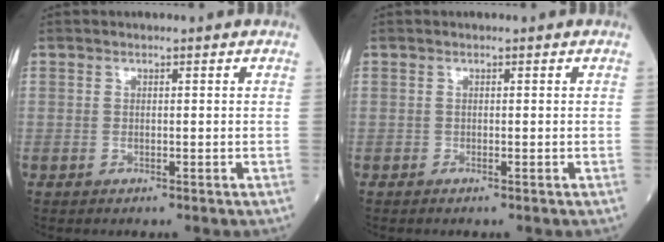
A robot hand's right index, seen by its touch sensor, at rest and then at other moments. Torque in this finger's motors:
{"motor_torque": [0.01, 0.00, -0.03, 0.00]}